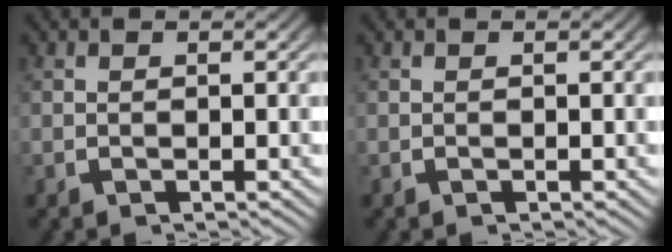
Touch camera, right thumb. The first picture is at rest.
{"total": 0.0}